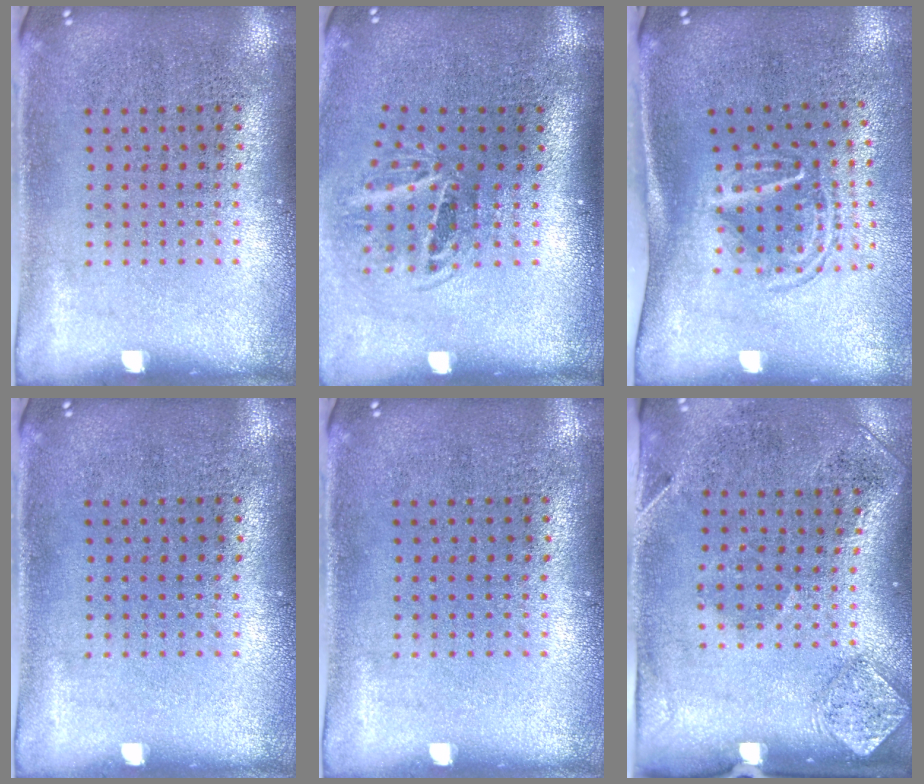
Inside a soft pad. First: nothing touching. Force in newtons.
{"total": 2.0, "press": 1.3, "slide": 1.5}
{"total": 1.6, "press": 1.1, "slide": 1.2}
{"total": 0.0}
{"total": 0.0}
{"total": 1.9, "press": 1.1, "slide": 1.5}